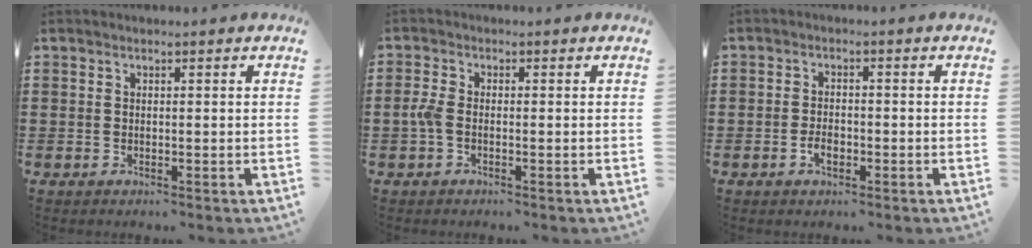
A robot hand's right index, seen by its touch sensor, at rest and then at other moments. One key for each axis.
{"total": 2.3, "fx": -0.7, "fy": 1.0, "fz": 1.9, "tx": -0.053, "ty": -0.003, "tz": -0.018}
{"total": 2.4, "fx": -1.0, "fy": 1.3, "fz": 1.8, "tx": -0.034, "ty": 0.002, "tz": -0.019}